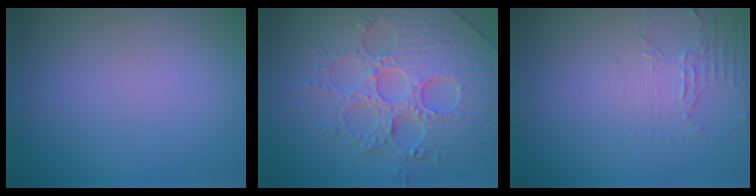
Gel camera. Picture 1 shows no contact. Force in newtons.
{"total": 7.4, "press": 6.0, "slide": 4.3}
{"total": 2.0, "press": 1.5, "slide": 1.4}